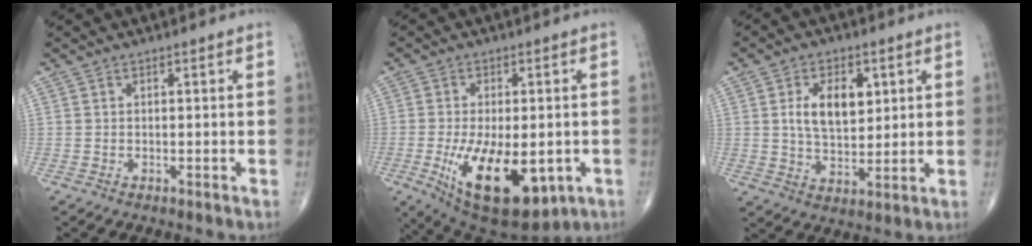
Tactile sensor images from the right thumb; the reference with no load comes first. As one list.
[{"total": 18.1, "force": [-5.2, 8.7, 15.0], "torque": [-0.248, -0.015, -0.058]}, {"total": 9.7, "force": [2.5, 5.8, 7.4], "torque": [-0.100, -0.011, 0.048]}]